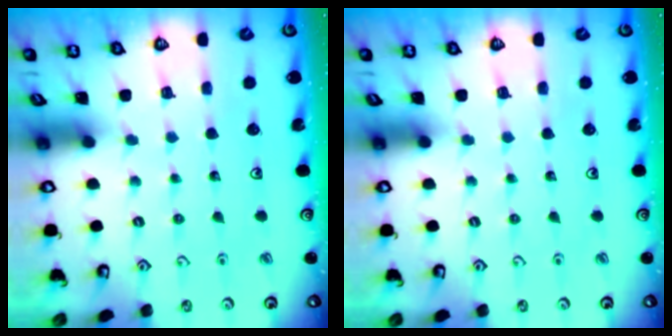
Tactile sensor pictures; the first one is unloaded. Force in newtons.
{"total": 0.0}